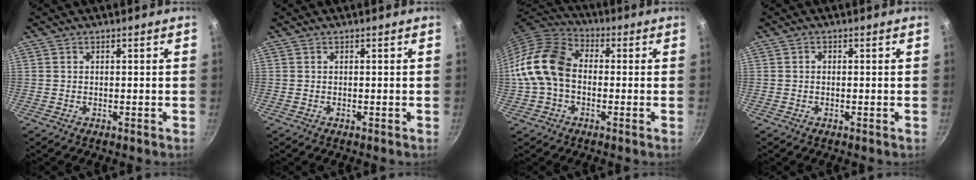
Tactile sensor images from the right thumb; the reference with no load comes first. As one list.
[{"total": 0.0}, {"total": 13.5, "force": [-0.9, 9.8, 9.3], "torque": [-0.152, 0.033, -0.036]}, {"total": 0.8, "force": [0.0, 0.7, 0.5], "torque": [-0.008, 0.004, 0.000]}]